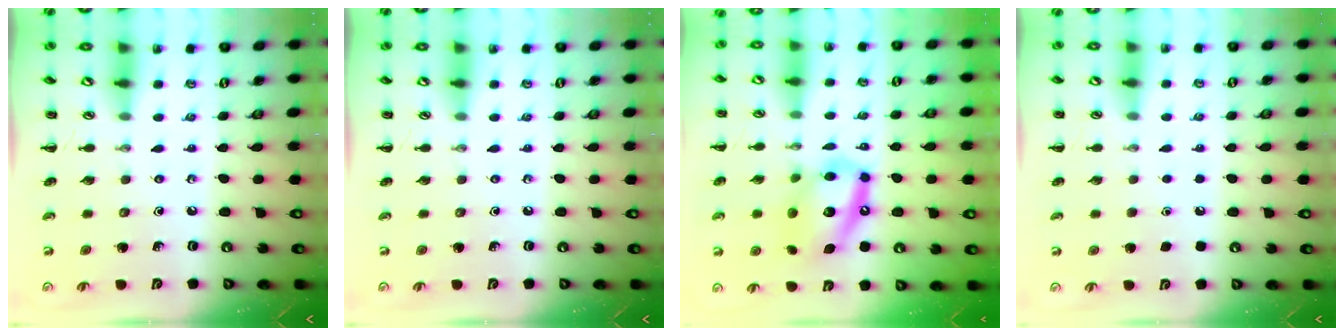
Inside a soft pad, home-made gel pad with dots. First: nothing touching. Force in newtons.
{"total": 0.0}
{"total": 14.7, "press": 14.3, "slide": 3.2}
{"total": 1.6, "press": 1.6, "slide": 0.1}